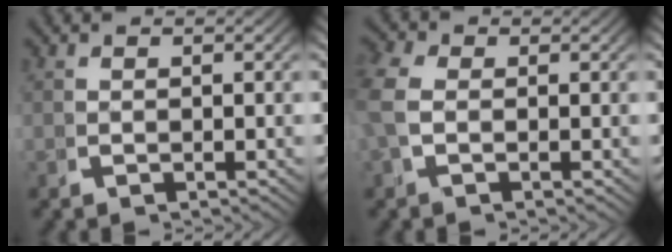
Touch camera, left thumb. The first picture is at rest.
{"total": 3.1, "force": [0.0, 2.4, 2.0], "torque": [-0.073, -0.009, 0.004]}